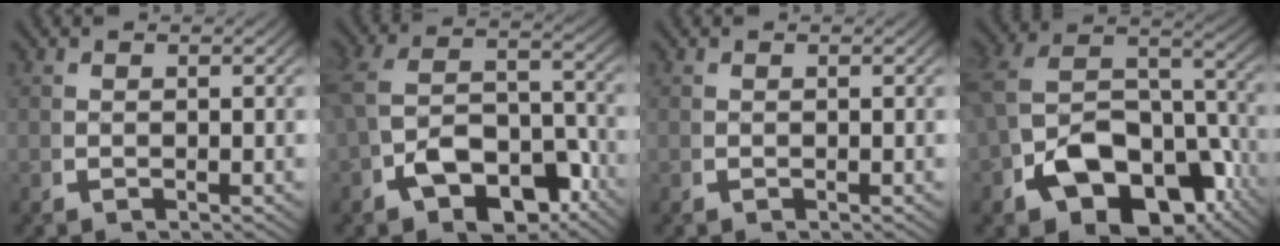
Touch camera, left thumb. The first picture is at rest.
{"total": 8.4, "force": [-2.2, 5.8, 5.7], "torque": [-0.130, -0.032, -0.025]}
{"total": 0.0}
{"total": 14.4, "force": [-4.4, 9.8, 9.5], "torque": [-0.196, -0.057, -0.048]}